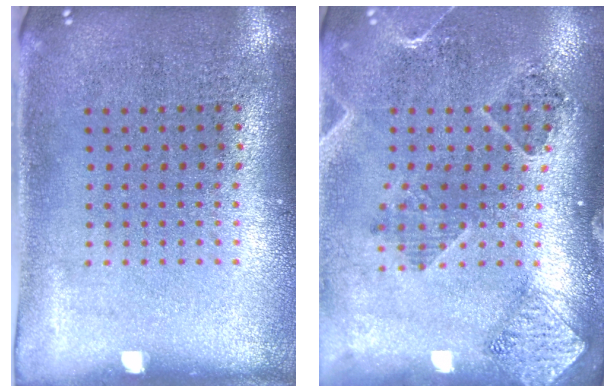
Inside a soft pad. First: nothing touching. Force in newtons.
{"total": 1.5, "press": 1.5, "slide": 0.3}